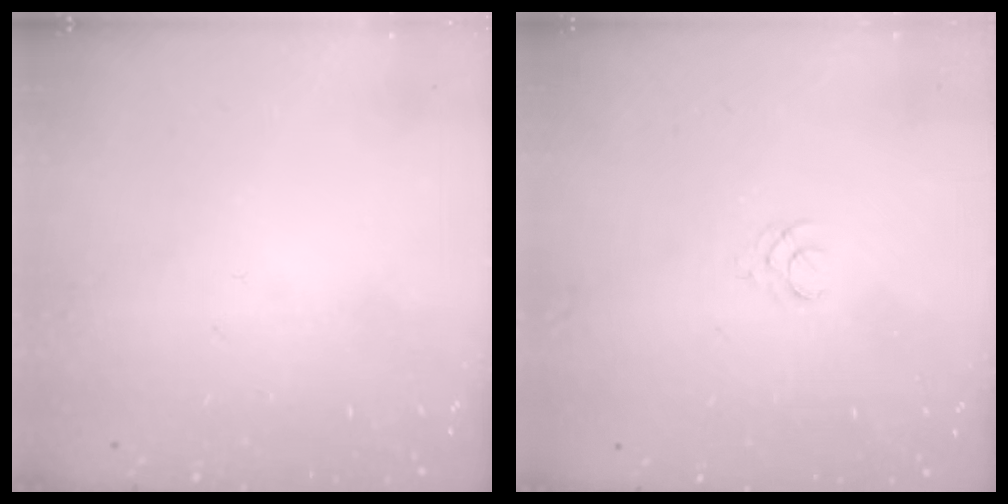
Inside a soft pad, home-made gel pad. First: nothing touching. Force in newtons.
{"total": 1.5, "press": 1.5, "slide": 0.2}